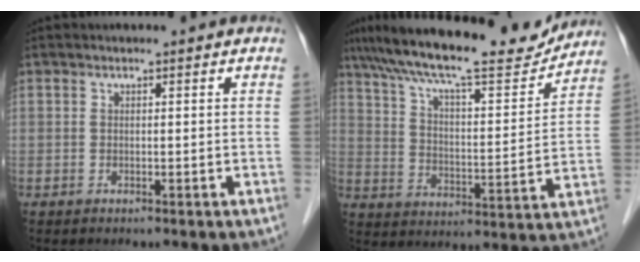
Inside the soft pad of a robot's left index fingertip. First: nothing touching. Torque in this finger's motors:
{"motor_torque": [0.53, -1.07, 0.68, 0.15]}